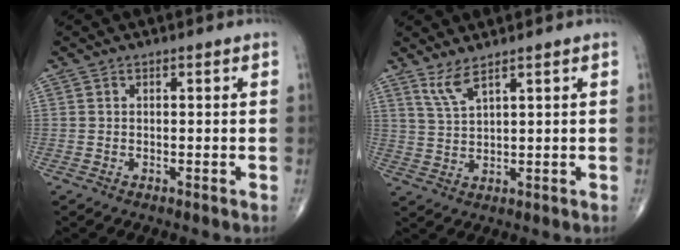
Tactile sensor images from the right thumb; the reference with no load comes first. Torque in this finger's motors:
{"motor_torque": [-0.45, 0.47, 0.48, 0.29, 0.03]}